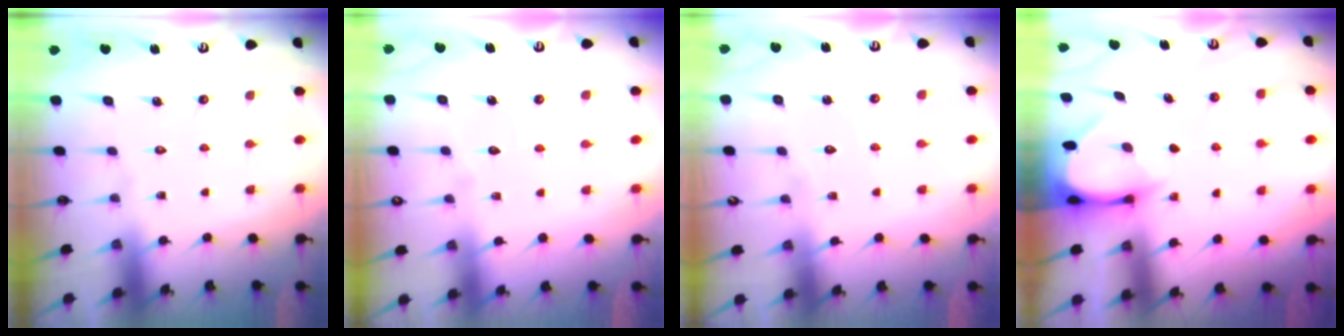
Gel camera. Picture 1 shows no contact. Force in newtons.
{"total": 4.1, "press": 4.1, "slide": 0.4}
{"total": 5.2, "press": 5.1, "slide": 0.5}
{"total": 3.5, "press": 3.4, "slide": 0.3}